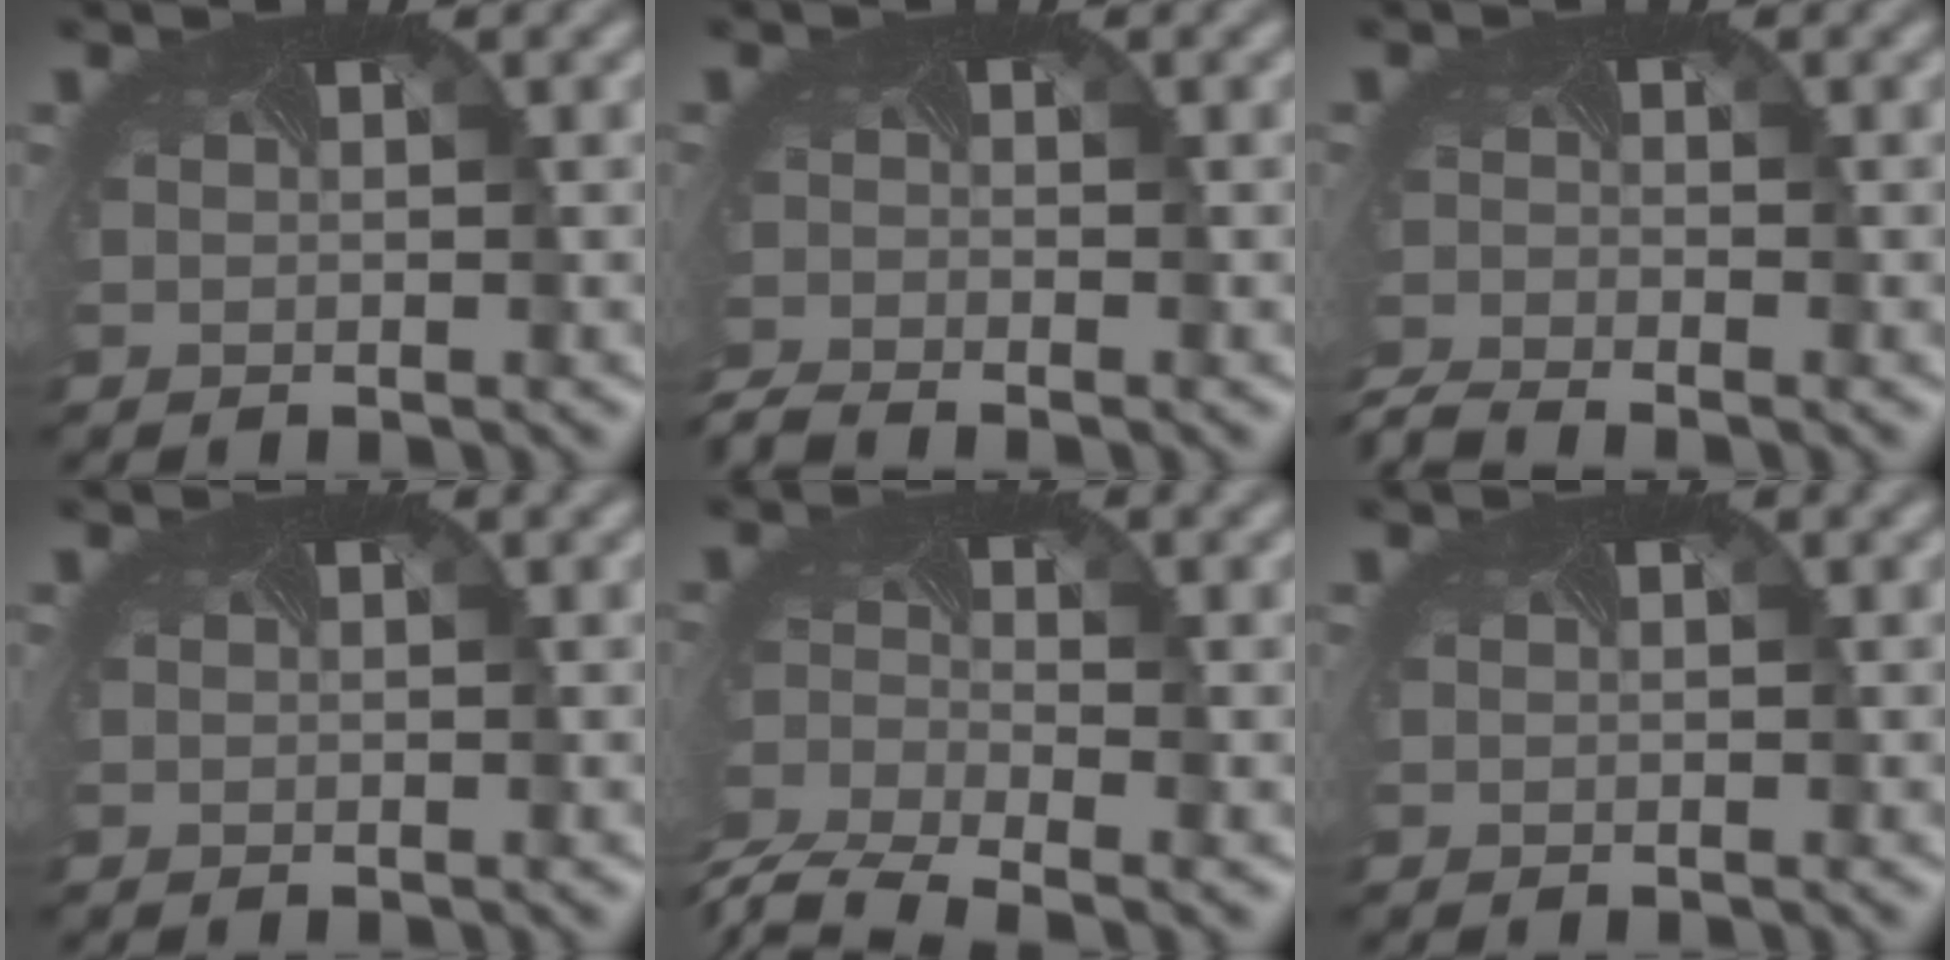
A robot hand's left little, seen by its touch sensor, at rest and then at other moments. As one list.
[{"total": 2.5, "force": [-2.5, -0.1, 0.2], "torque": [-0.014, -0.020, -0.056]}, {"total": 3.3, "force": [-3.2, 0.1, 0.6], "torque": [-0.020, -0.025, -0.070]}, {"total": 0.0}, {"total": 6.7, "force": [-5.8, 2.1, 2.6], "torque": [-0.067, -0.040, -0.098]}, {"total": 0.0}]